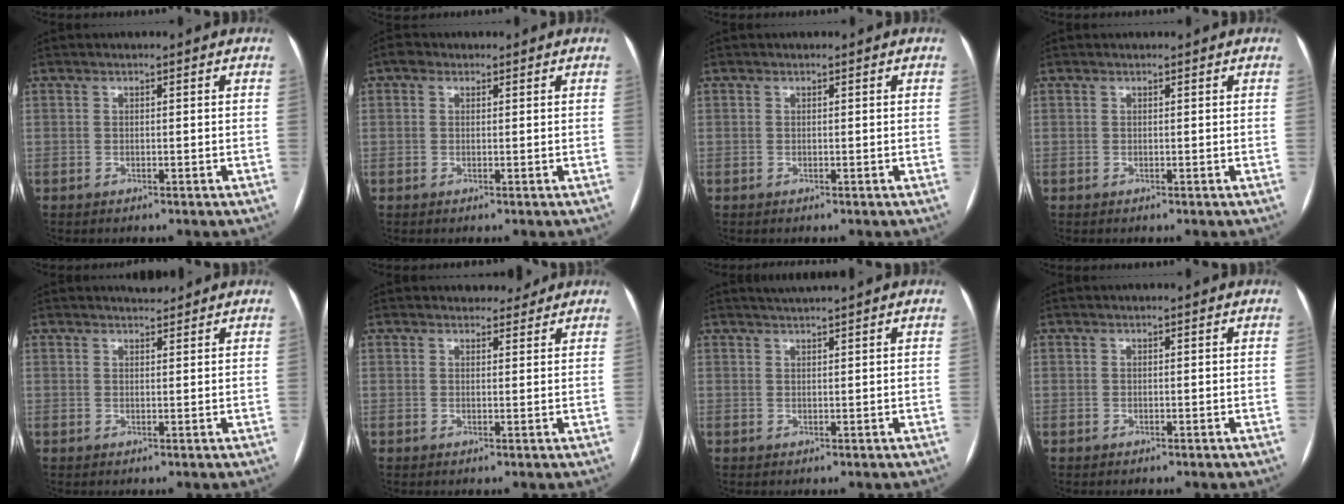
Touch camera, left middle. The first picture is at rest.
{"total": 1.2, "force": [0.6, 1.0, 0.3], "torque": [-0.008, 0.008, 0.007]}
{"total": 0.0}
{"total": 0.0}
{"total": 1.7, "force": [1.7, 0.2, 0.1], "torque": [-0.007, -0.001, 0.029]}
{"total": 2.8, "force": [2.6, 1.1, 0.2], "torque": [0.001, -0.003, 0.031]}
{"total": 2.0, "force": [1.7, -0.8, 0.4], "torque": [-0.004, 0.002, 0.036]}
{"total": 0.0}